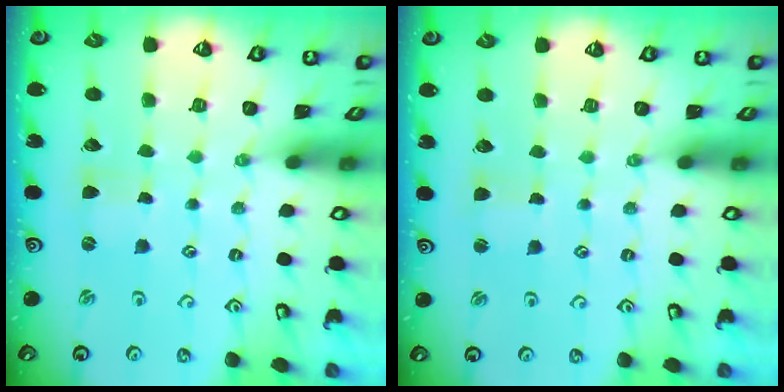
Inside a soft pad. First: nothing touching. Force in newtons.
{"total": 2.0, "press": 2.0, "slide": 0.3}